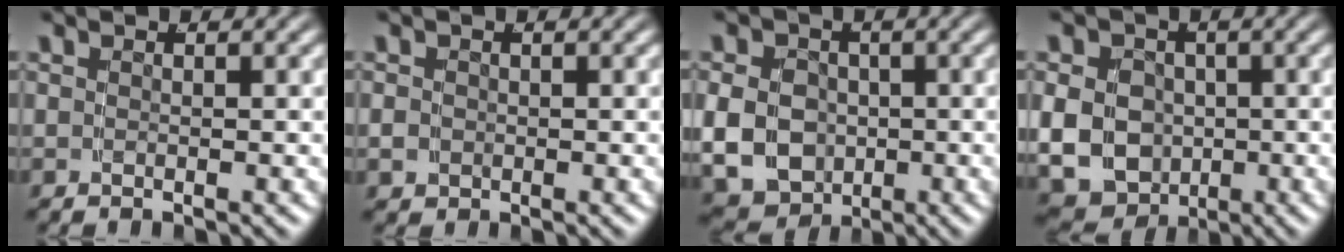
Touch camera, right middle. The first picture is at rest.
{"total": 0.8, "force": [0.0, 0.8, 0.2], "torque": [-0.006, -0.006, 0.004]}
{"total": 9.7, "force": [-1.9, 8.7, 3.8], "torque": [-0.091, -0.045, -0.020]}
{"total": 11.2, "force": [-2.1, 10.2, 4.1], "torque": [-0.101, -0.050, -0.026]}